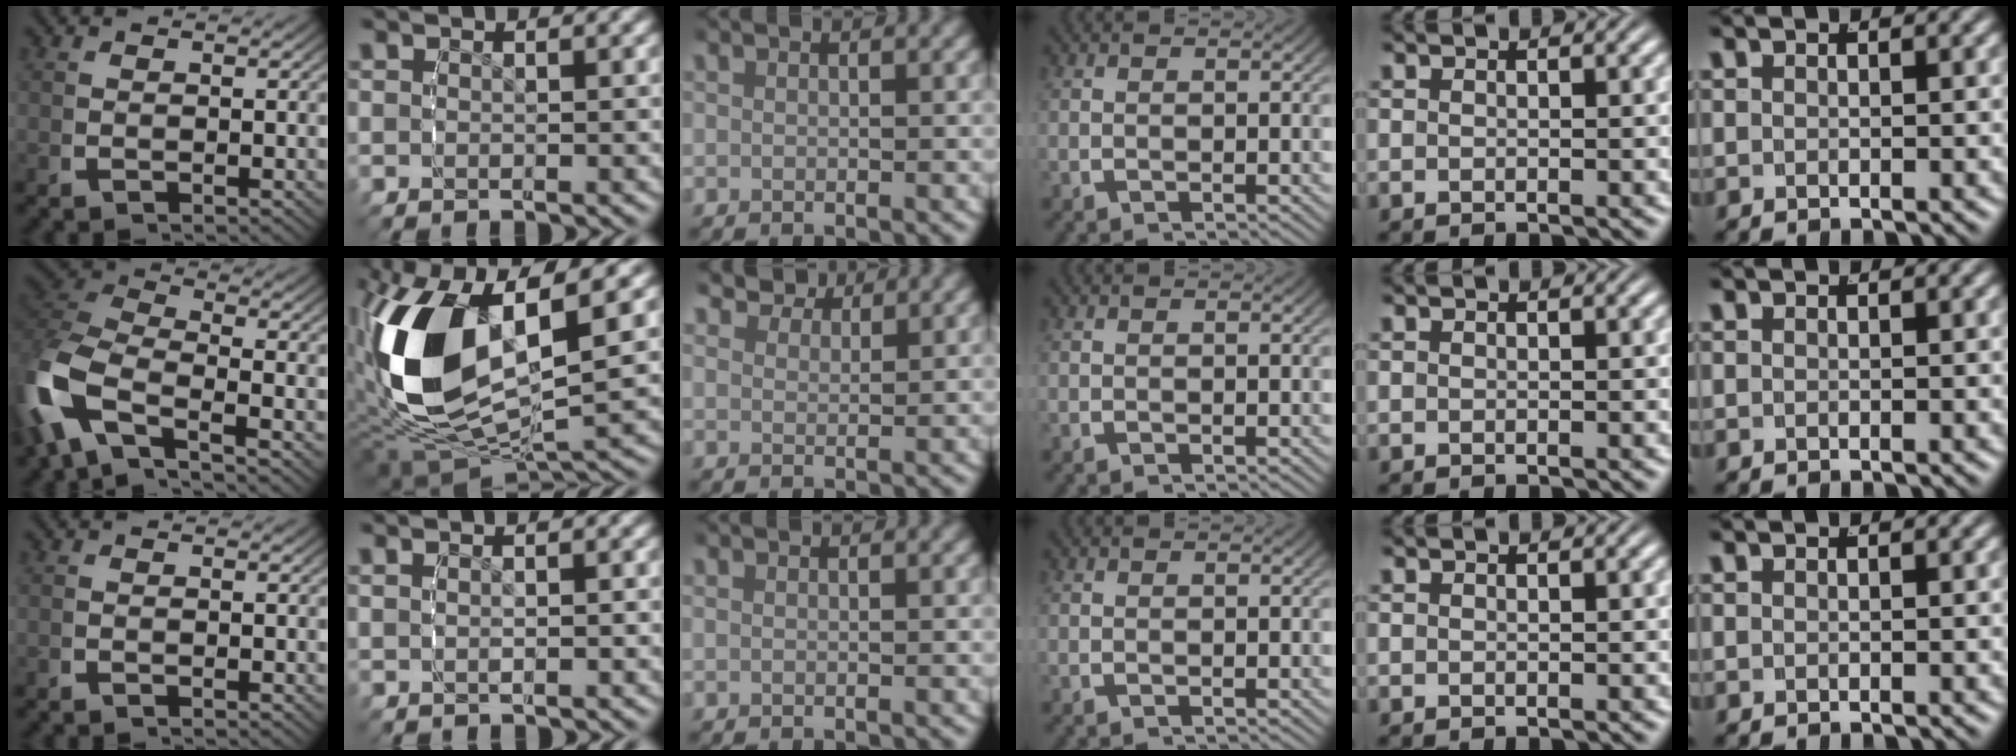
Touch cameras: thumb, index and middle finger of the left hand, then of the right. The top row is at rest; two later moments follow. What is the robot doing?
{"motion": "lift_and_place", "object": "pen"}